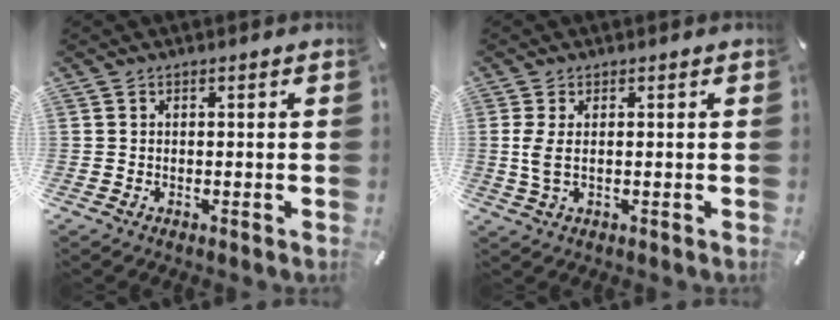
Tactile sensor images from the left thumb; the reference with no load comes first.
{"total": 3.9, "force": [0.3, 1.1, 3.7], "torque": [-0.084, -0.005, 0.003]}